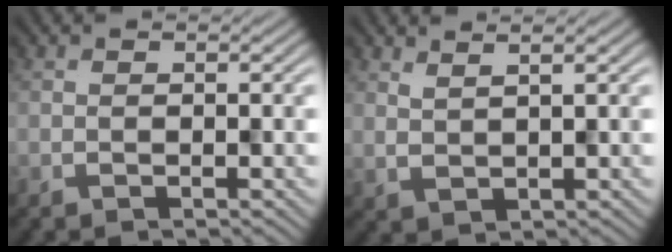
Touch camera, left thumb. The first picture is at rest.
{"total": 3.2, "force": [2.6, 0.6, 1.7], "torque": [-0.030, 0.009, 0.038]}